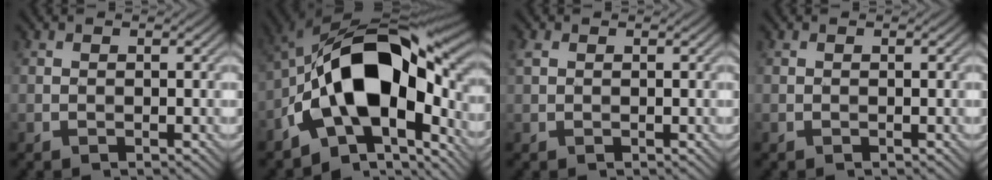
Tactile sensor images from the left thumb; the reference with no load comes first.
{"total": 17.8, "force": [-3.9, 10.1, 14.2], "torque": [-0.234, 0.006, -0.080]}
{"total": 1.2, "force": [0.5, 0.8, 0.7], "torque": [-0.020, 0.004, 0.010]}
{"total": 0.0}